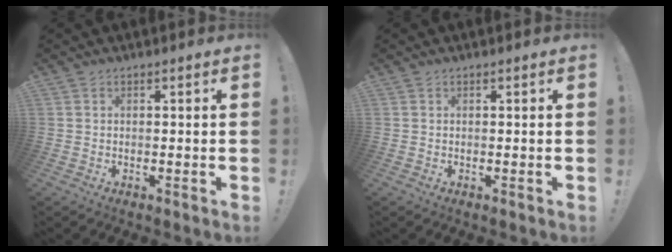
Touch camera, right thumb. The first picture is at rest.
{"total": 0.0}